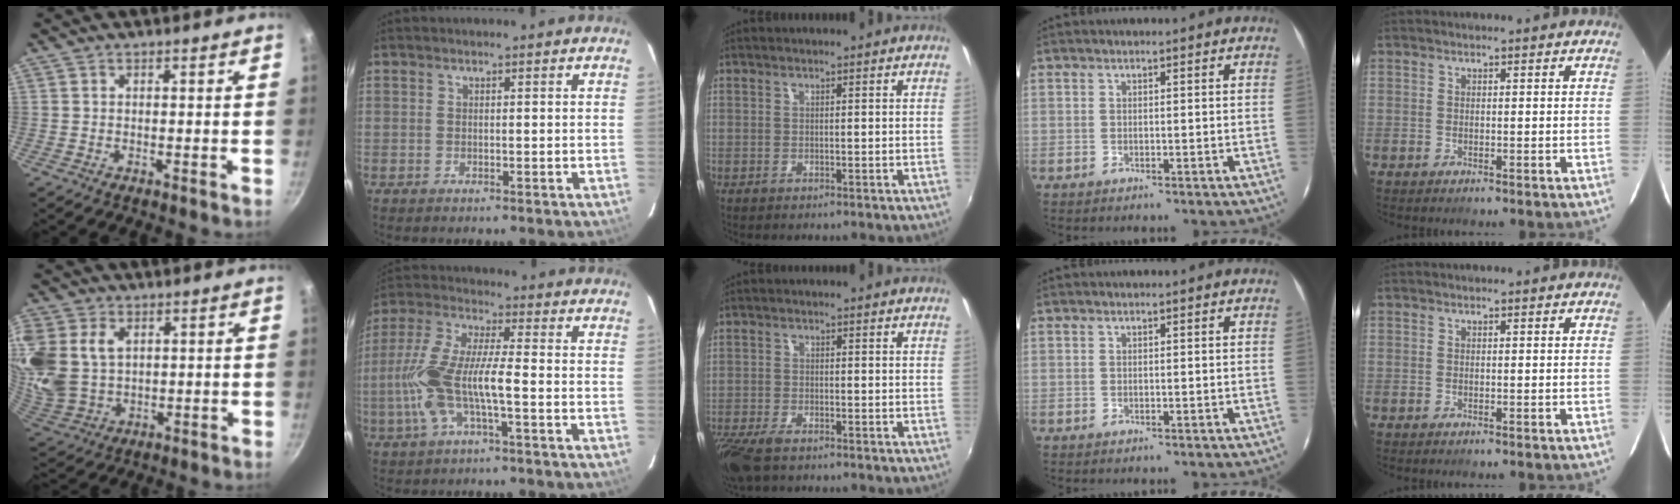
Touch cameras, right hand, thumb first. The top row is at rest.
{"thumb": {"total": 18.0, "force": [4.5, 13.5, 11.0], "torque": [-0.263, 0.005, 0.100]}, "index": {"total": 12.4, "force": [-3.3, 2.6, 11.7], "torque": [-0.251, 0.001, -0.062]}, "middle": {"total": 7.3, "force": [-5.4, 2.3, 4.3], "torque": [-0.112, -0.032, -0.106]}}